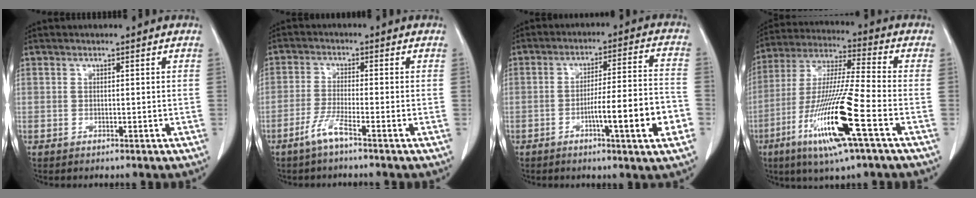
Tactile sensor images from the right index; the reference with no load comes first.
{"total": 3.8, "force": [-2.6, -0.3, 2.8], "torque": [-0.060, -0.006, -0.059]}
{"total": 12.0, "force": [-4.3, 0.1, 11.2], "torque": [-0.171, 0.001, -0.063]}
{"total": 17.1, "force": [-7.0, 0.1, 15.6], "torque": [-0.327, -0.026, -0.132]}